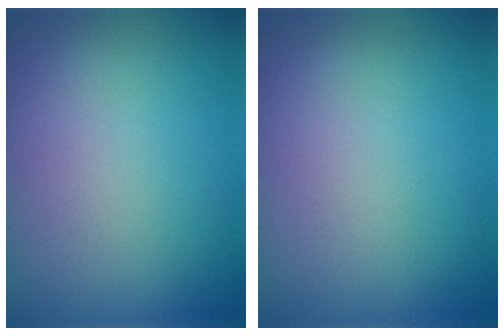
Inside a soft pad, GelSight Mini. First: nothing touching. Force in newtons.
{"total": 0.0}